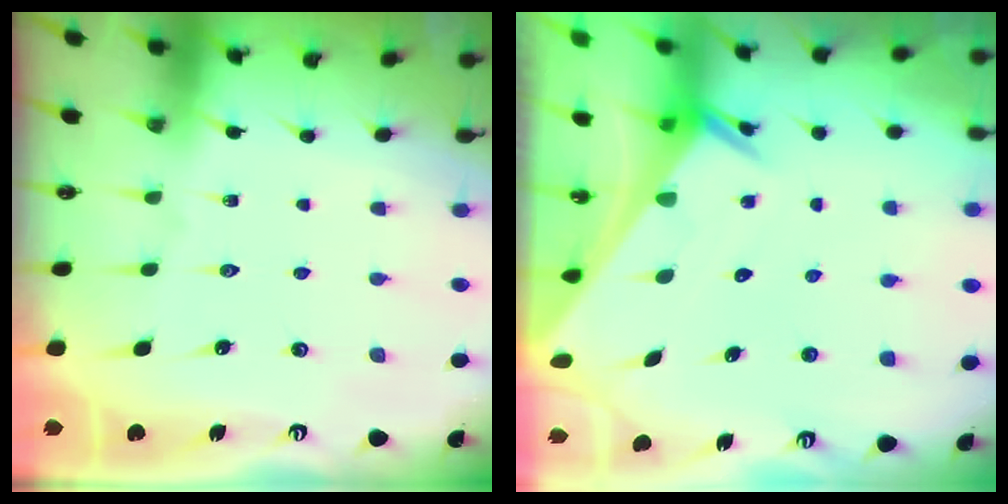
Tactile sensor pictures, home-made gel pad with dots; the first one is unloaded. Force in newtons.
{"total": 2.5, "press": 2.5, "slide": 0.1}